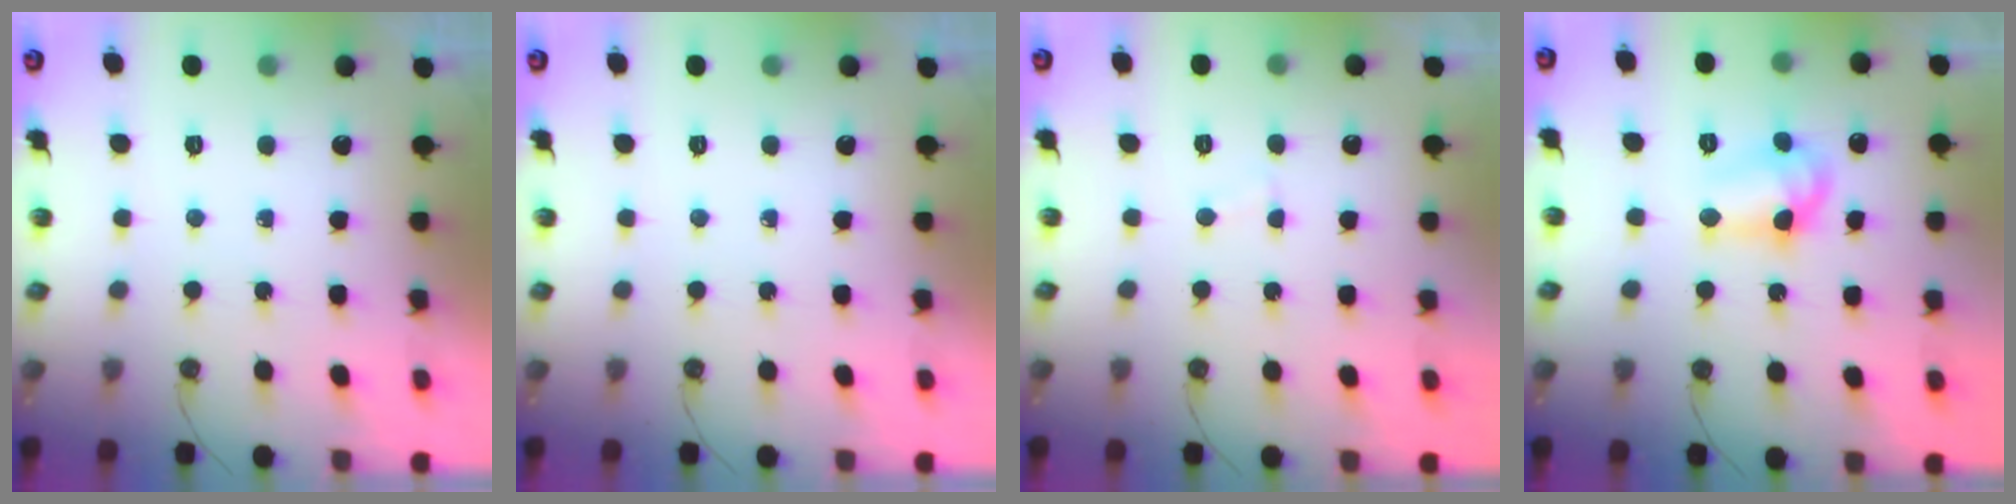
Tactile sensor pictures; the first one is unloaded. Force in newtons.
{"total": 0.0}
{"total": 1.7, "press": 1.7, "slide": 0.2}
{"total": 10.6, "press": 10.0, "slide": 3.6}